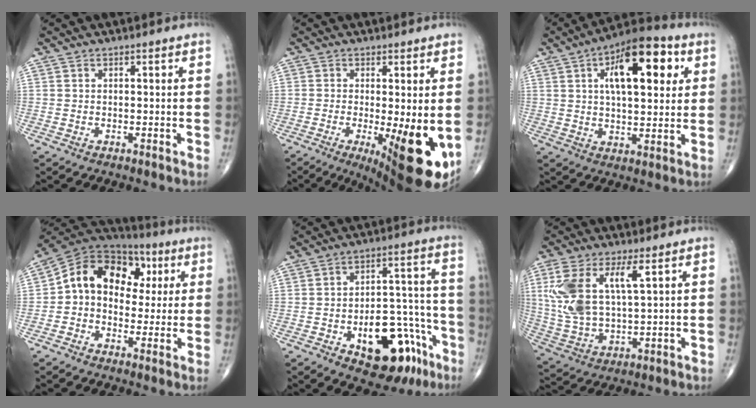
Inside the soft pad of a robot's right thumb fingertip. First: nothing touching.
{"total": 13.7, "force": [-3.1, 3.8, 12.8], "torque": [-0.162, -0.025, -0.031]}
{"total": 17.8, "force": [5.8, 7.9, 14.9], "torque": [-0.198, 0.004, 0.086]}
{"total": 15.6, "force": [2.5, 11.5, 10.3], "torque": [-0.134, 0.039, 0.029]}
{"total": 18.3, "force": [-8.5, 9.5, 13.2], "torque": [-0.142, 0.069, -0.109]}
{"total": 14.3, "force": [4.5, 6.2, 12.1], "torque": [-0.264, -0.009, 0.098]}